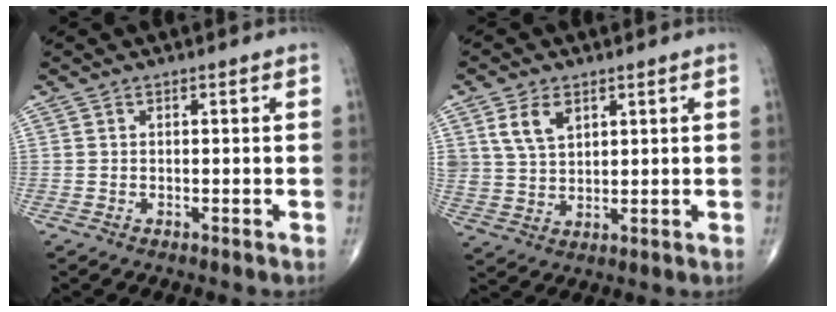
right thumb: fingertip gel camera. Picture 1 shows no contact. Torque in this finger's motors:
{"motor_torque": [0.12, 0.09, 0.50, 0.54, 0.06]}